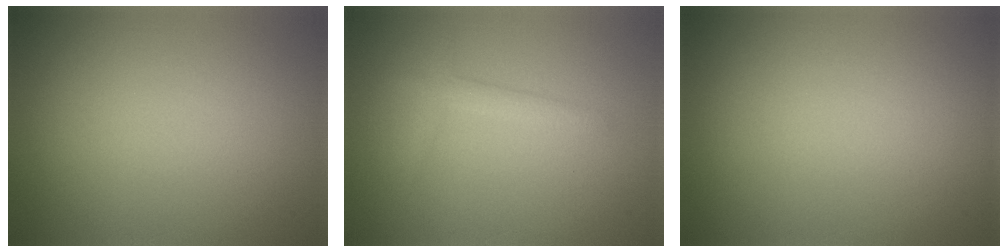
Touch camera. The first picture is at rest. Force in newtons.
{"total": 1.5, "press": 1.5, "slide": 0.1}
{"total": 0.0}